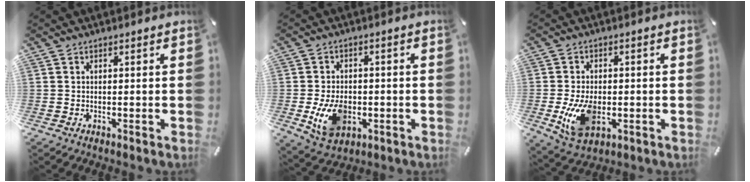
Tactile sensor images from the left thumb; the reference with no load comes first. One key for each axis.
{"total": 9.9, "fx": -2.0, "fy": 7.2, "fz": 6.5, "tx": -0.136, "ty": -0.001, "tz": -0.035}
{"total": 9.9, "fx": -1.7, "fy": 6.5, "fz": 7.3, "tx": -0.148, "ty": -0.005, "tz": -0.029}